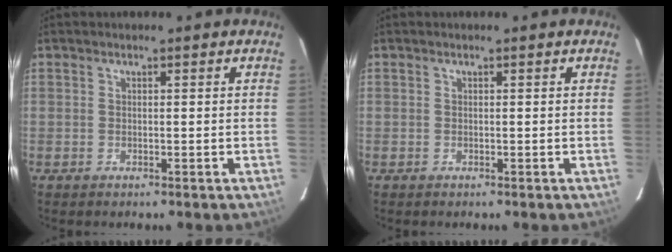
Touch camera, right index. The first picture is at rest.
{"total": 0.0}